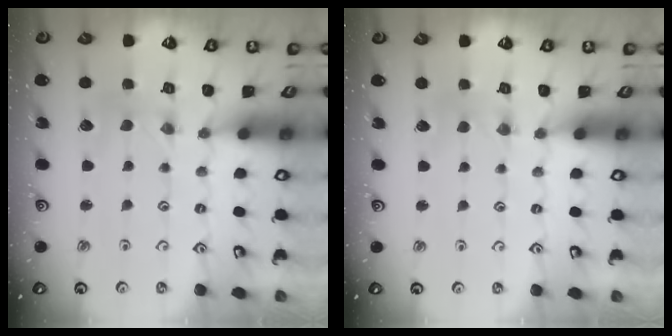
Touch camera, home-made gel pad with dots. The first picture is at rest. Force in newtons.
{"total": 2.0, "press": 2.0, "slide": 0.3}